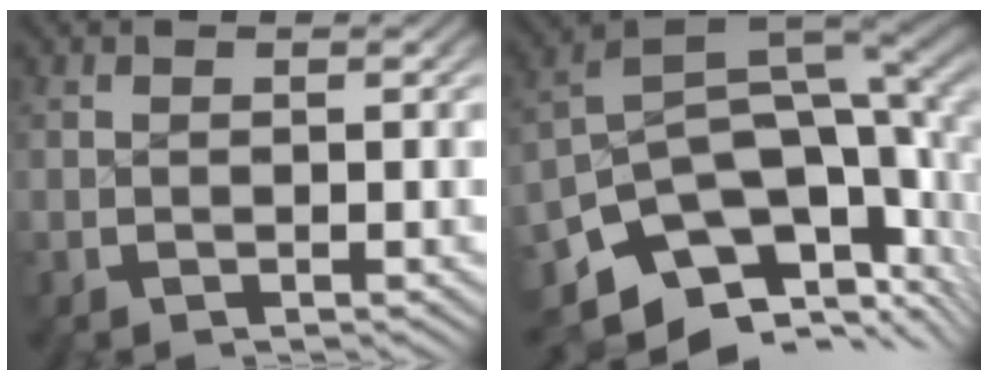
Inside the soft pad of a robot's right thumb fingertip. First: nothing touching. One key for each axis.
{"total": 17.8, "fx": -4.1, "fy": 11.8, "fz": 12.7, "tx": -0.229, "ty": -0.027, "tz": -0.066}